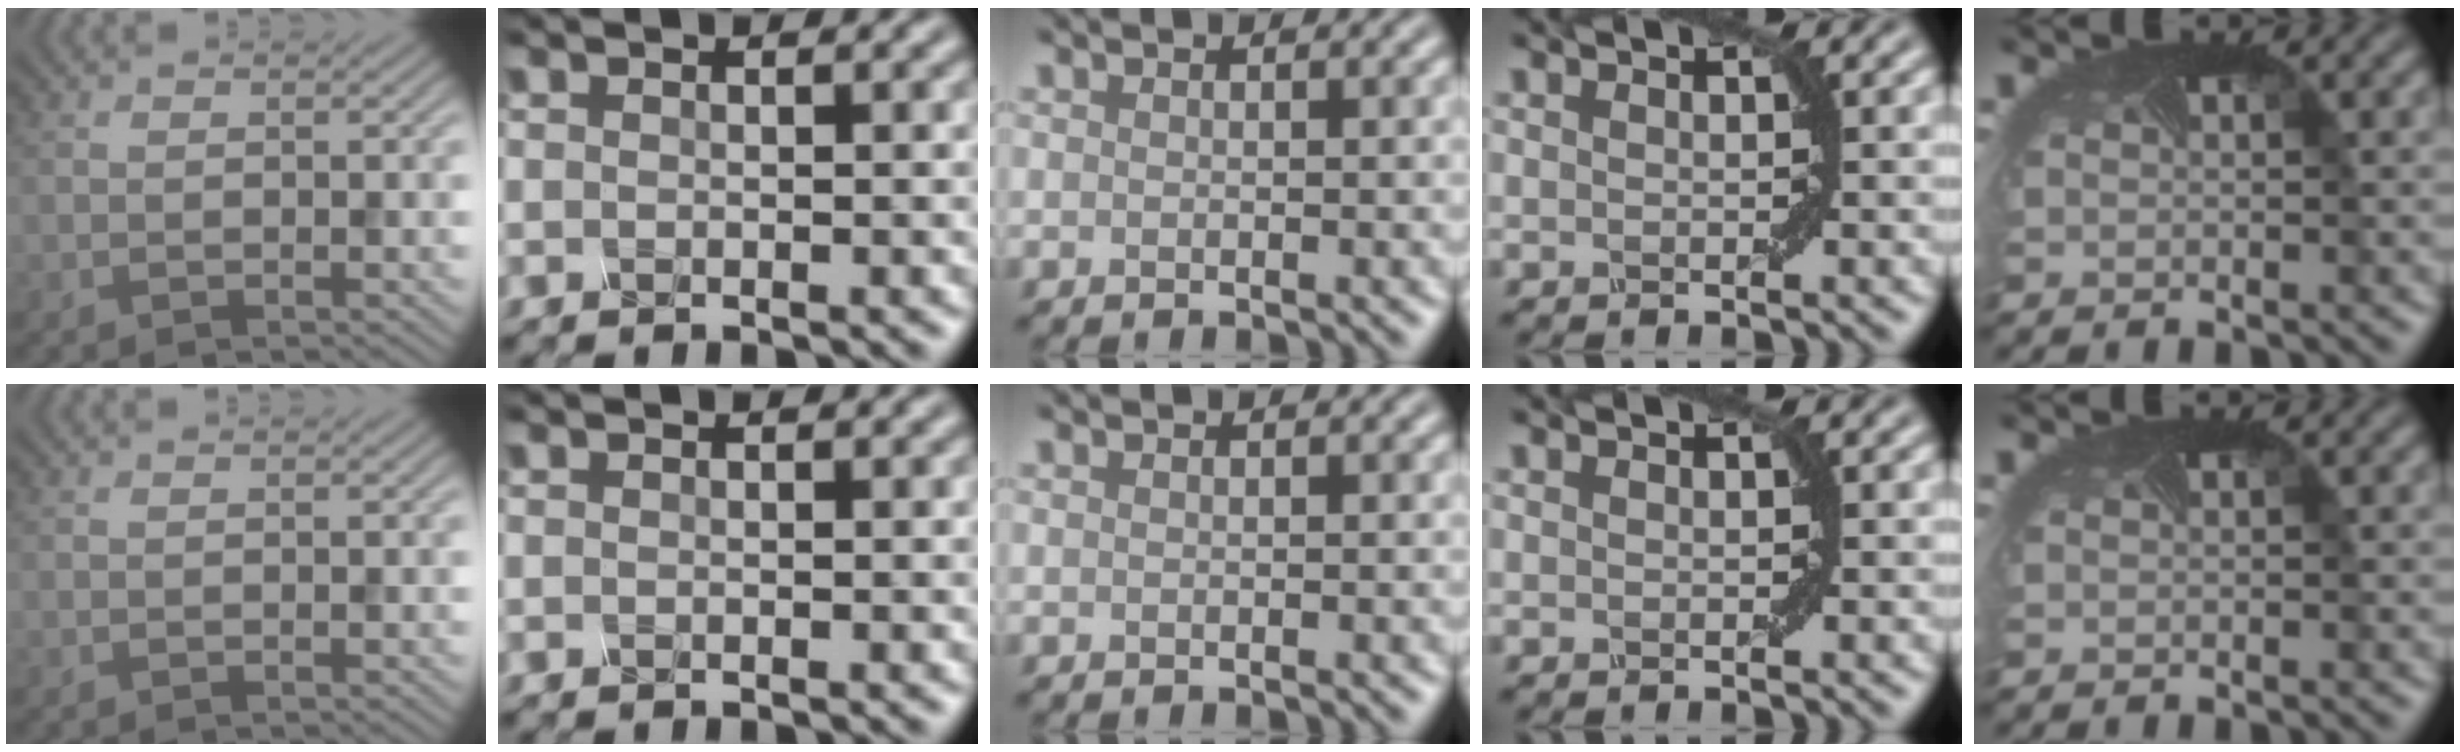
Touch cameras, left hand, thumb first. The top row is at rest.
{}